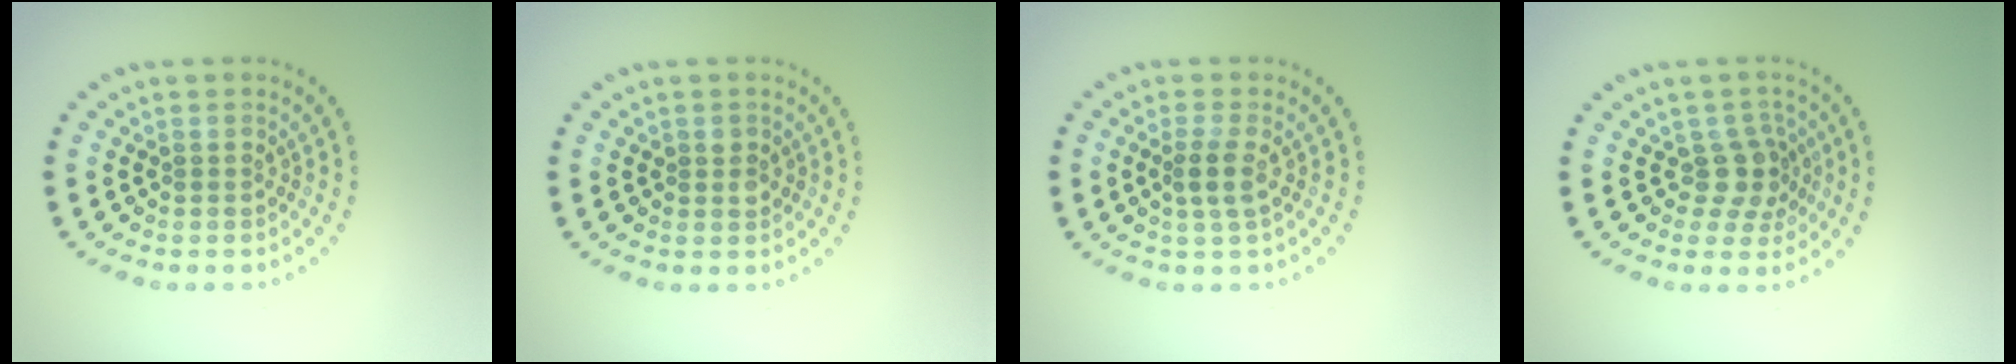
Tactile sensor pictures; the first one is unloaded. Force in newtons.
{"total": 1.2, "press": 1.1, "slide": 0.5}
{"total": 1.8, "press": 1.4, "slide": 1.1}
{"total": 2.6, "press": 2.0, "slide": 1.6}